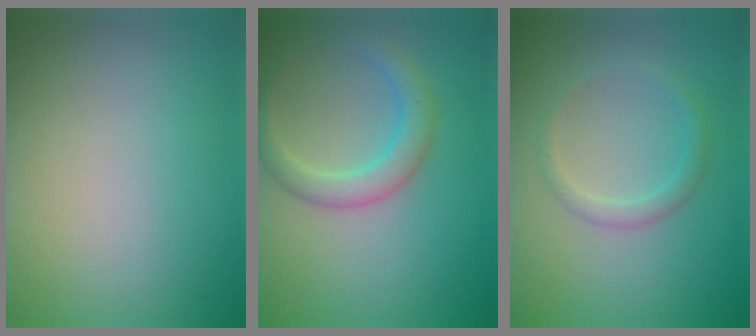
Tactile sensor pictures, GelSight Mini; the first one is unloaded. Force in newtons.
{"total": 3.0, "press": 3.0, "slide": 0.1}
{"total": 1.5, "press": 1.5, "slide": 0.0}